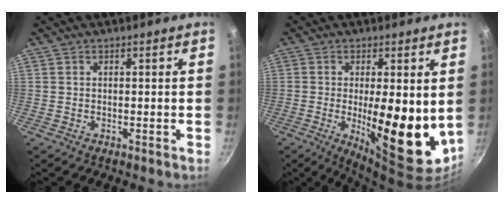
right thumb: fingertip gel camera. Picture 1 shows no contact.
{"total": 14.9, "force": [-0.5, 4.9, 14.1], "torque": [-0.188, -0.024, 0.002]}